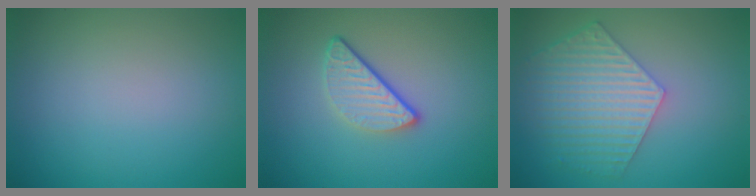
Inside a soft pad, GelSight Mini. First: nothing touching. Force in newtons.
{"total": 3.4, "press": 2.6, "slide": 2.1}
{"total": 5.9, "press": 4.6, "slide": 3.7}